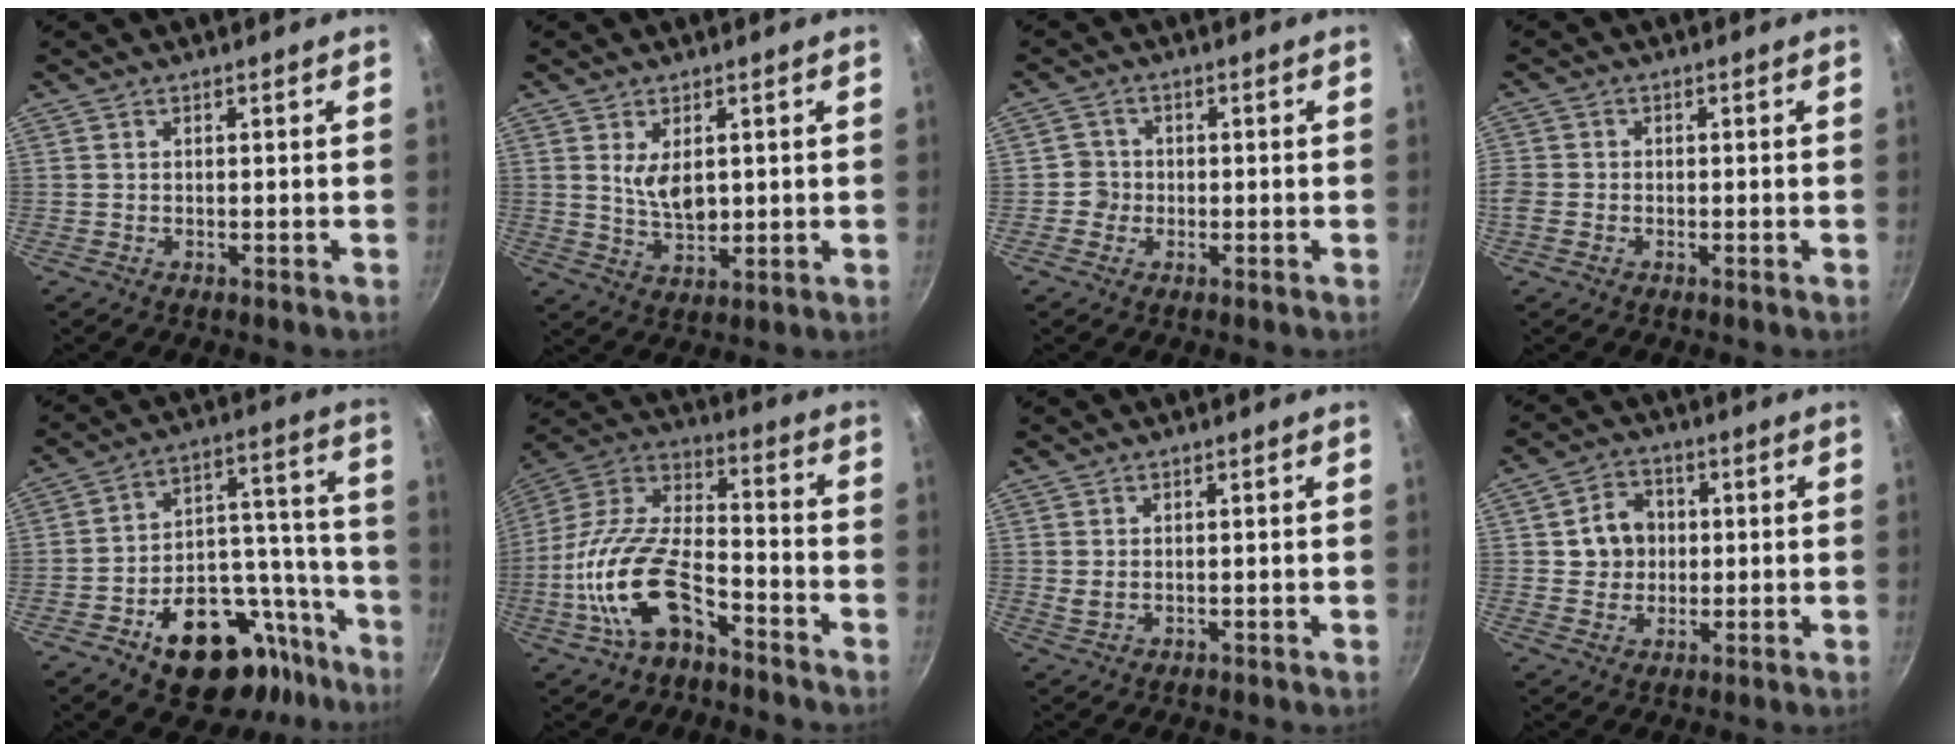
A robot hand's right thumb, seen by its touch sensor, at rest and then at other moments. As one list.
[{"total": 5.8, "force": [1.5, 3.1, 4.7], "torque": [-0.073, -0.018, 0.036]}, {"total": 2.7, "force": [-0.7, 2.6, 0.2], "torque": [0.016, 0.011, -0.018]}, {"total": 3.5, "force": [-1.0, 2.8, 1.9], "torque": [-0.044, 0.003, -0.020]}, {"total": 21.2, "force": [-12.4, 11.4, 12.9], "torque": [-0.133, 0.115, -0.182]}, {"total": 18.2, "force": [-8.2, 9.2, 13.4], "torque": [-0.265, 0.068, -0.156]}, {"total": 1.3, "force": [0.2, 0.8, 1.0], "torque": [-0.023, -0.001, 0.011]}, {"total": 7.4, "force": [0.8, 6.5, 3.4], "torque": [-0.022, 0.003, 0.010]}]